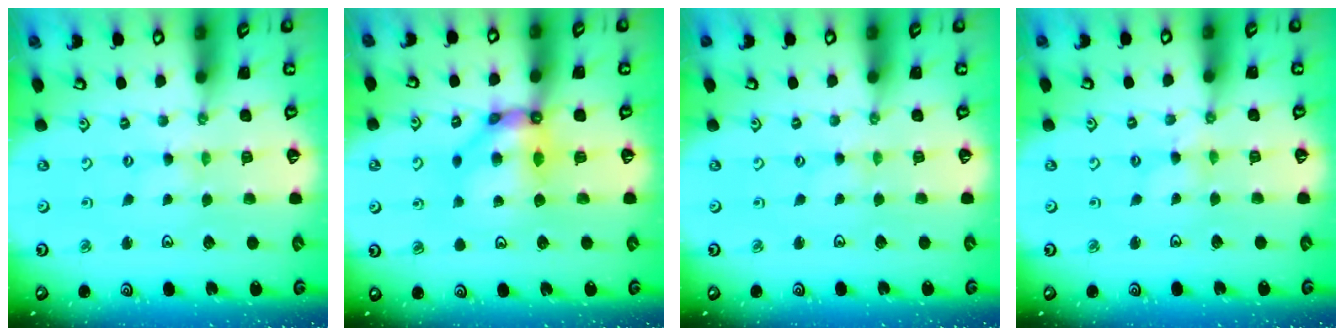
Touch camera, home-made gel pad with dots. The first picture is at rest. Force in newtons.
{"total": 9.6, "press": 9.6, "slide": 1.3}
{"total": 0.0}
{"total": 0.0}